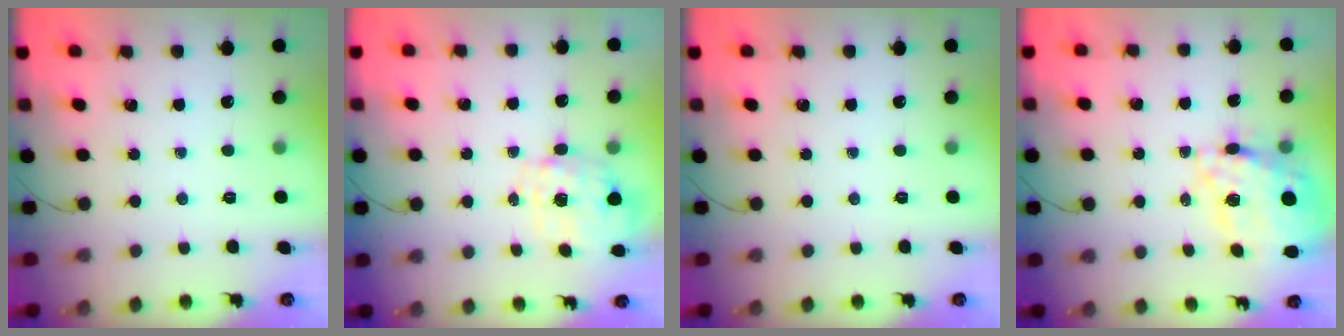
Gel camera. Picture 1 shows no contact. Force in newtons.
{"total": 2.8, "press": 2.6, "slide": 0.9}
{"total": 0.0}
{"total": 23.6, "press": 23.1, "slide": 4.9}